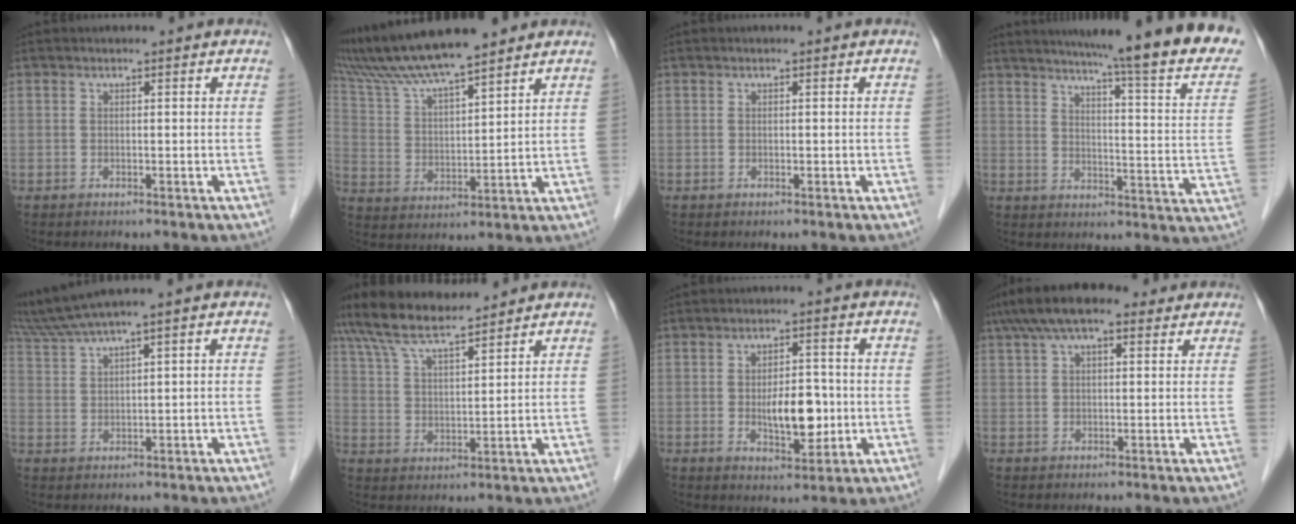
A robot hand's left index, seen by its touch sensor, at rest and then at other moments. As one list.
[{"total": 13.9, "force": [12.2, 0.7, 6.7], "torque": [-0.130, 0.025, 0.226]}, {"total": 0.0}, {"total": 24.7, "force": [20.2, -0.1, 14.3], "torque": [-0.199, -0.057, 0.245]}, {"total": 5.8, "force": [4.7, -1.4, 3.0], "torque": [-0.077, 0.014, 0.105]}, {"total": 11.0, "force": [9.8, 0.8, 4.9], "torque": [-0.099, 0.026, 0.181]}, {"total": 7.0, "force": [-0.8, 3.0, 6.3], "torque": [-0.101, -0.006, -0.009]}, {"total": 10.0, "force": [6.8, 3.4, 6.6], "torque": [-0.123, 0.050, 0.115]}]